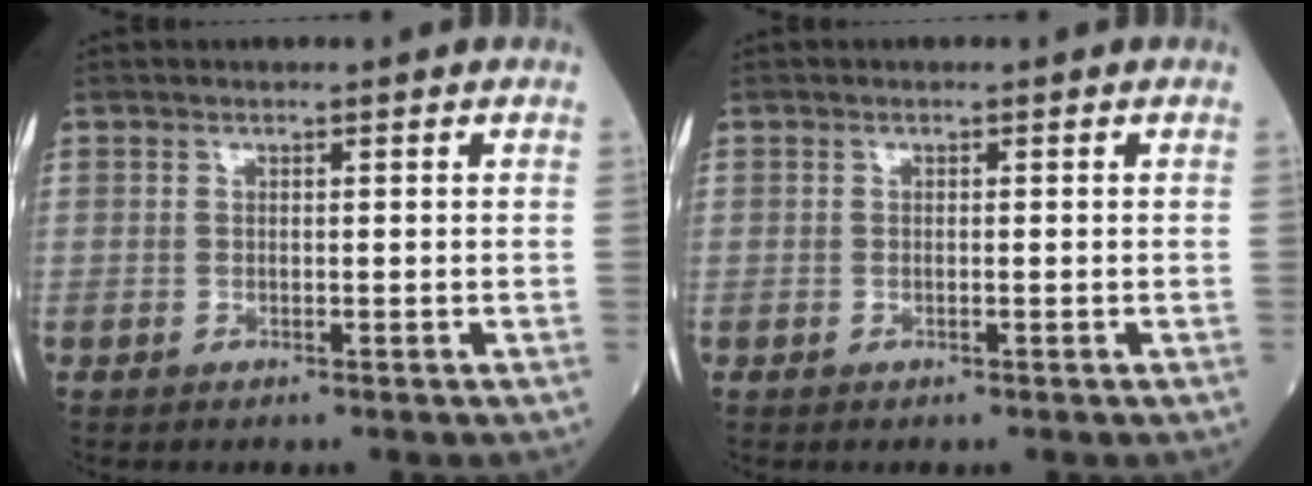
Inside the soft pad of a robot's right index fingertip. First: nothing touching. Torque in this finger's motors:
{"motor_torque": [-0.09, -0.01, -0.04, -0.01]}